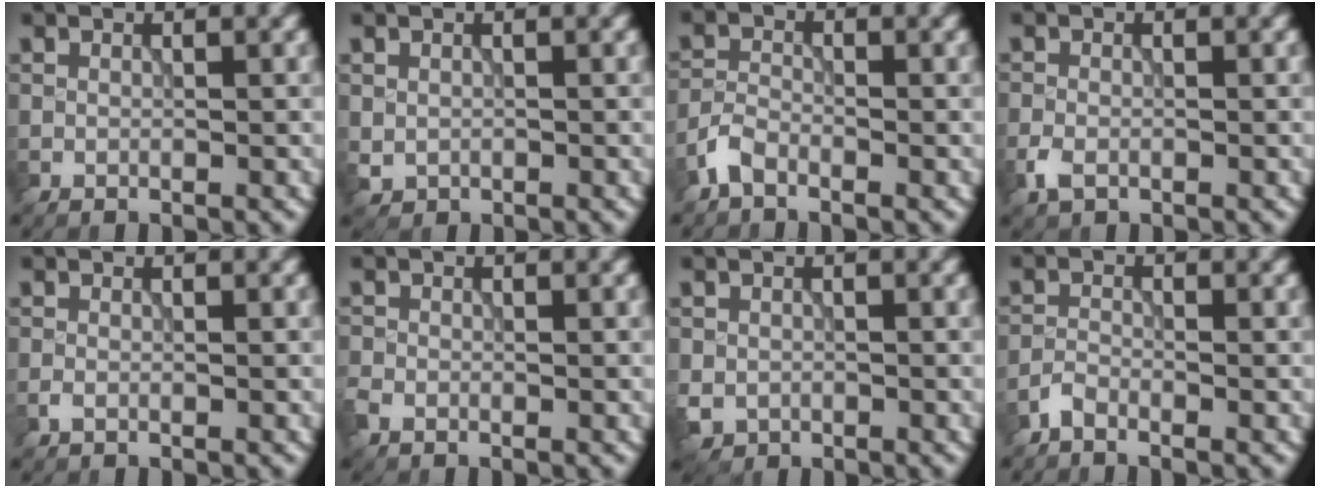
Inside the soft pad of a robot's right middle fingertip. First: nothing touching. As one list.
[{"total": 0.9, "force": [0.0, 0.9, 0.3], "torque": [-0.003, -0.006, 0.002]}, {"total": 2.0, "force": [-1.6, 0.8, 1.0], "torque": [-0.019, 0.004, -0.040]}, {"total": 1.8, "force": [-1.0, 1.1, 1.0], "torque": [-0.023, -0.001, -0.022]}, {"total": 0.6, "force": [-0.4, 0.2, 0.4], "torque": [-0.012, 0.000, -0.010]}, {"total": 1.4, "force": [-1.0, 0.8, 0.6], "torque": [-0.013, -0.003, -0.027]}, {"total": 2.1, "force": [-0.7, 1.8, 0.7], "torque": [-0.016, -0.008, -0.017]}, {"total": 1.3, "force": [-1.2, 0.3, 0.5], "torque": [-0.010, 0.003, -0.030]}]